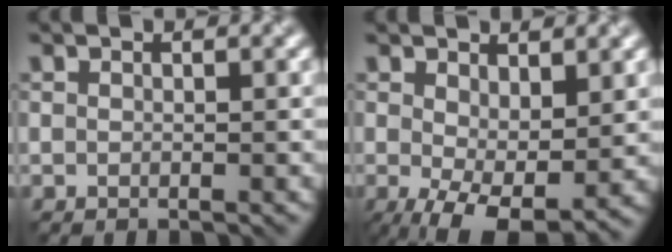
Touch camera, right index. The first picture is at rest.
{"total": 6.8, "force": [-0.8, 3.4, 5.9], "torque": [-0.116, -0.021, -0.001]}